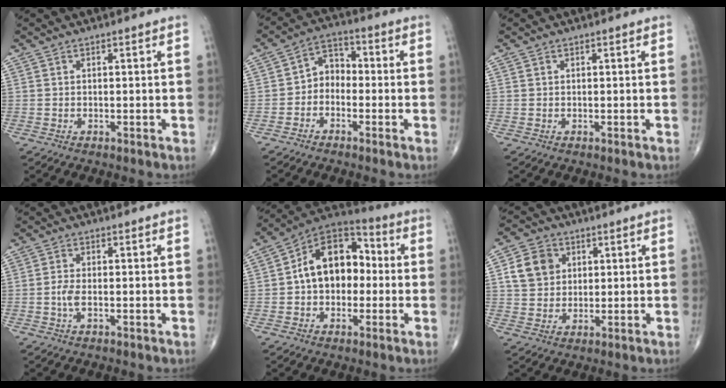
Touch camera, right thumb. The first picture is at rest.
{"total": 4.7, "force": [-1.5, 3.5, 2.7], "torque": [-0.023, 0.029, -0.042]}
{"total": 0.0}
{"total": 2.5, "force": [-0.6, 1.0, 2.2], "torque": [-0.055, 0.001, -0.013]}
{"total": 14.8, "force": [0.5, 10.1, 10.8], "torque": [-0.128, 0.042, -0.006]}
{"total": 8.1, "force": [2.4, 6.8, 3.7], "torque": [-0.044, -0.002, 0.043]}